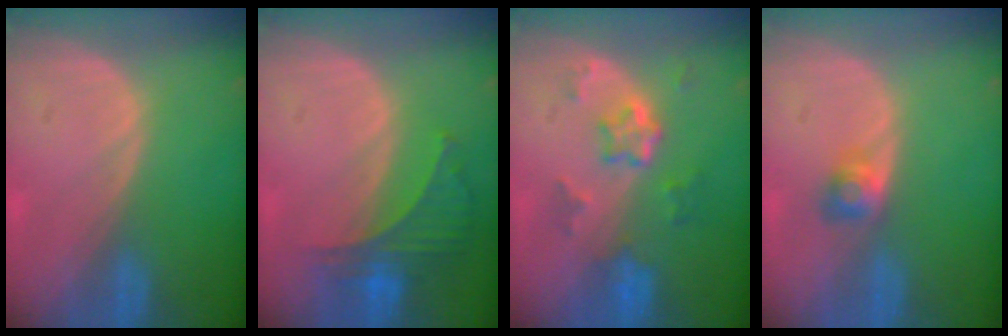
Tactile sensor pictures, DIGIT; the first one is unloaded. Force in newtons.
{"total": 6.3, "press": 5.9, "slide": 2.3}
{"total": 5.9, "press": 5.3, "slide": 2.6}
{"total": 2.6, "press": 2.4, "slide": 1.0}